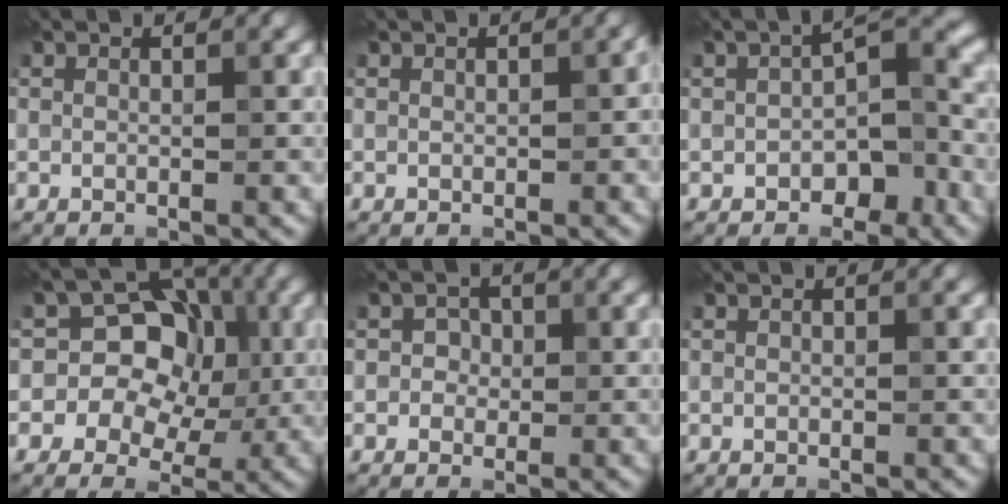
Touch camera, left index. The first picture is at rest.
{"total": 1.2, "force": [-0.2, 0.4, 1.1], "torque": [-0.013, 0.002, -0.001]}
{"total": 4.6, "force": [-1.9, 2.6, 3.3], "torque": [-0.033, 0.016, -0.035]}
{"total": 10.2, "force": [0.3, 9.1, 4.7], "torque": [-0.043, 0.054, -0.038]}
{"total": 1.6, "force": [-0.2, 1.6, 0.4], "torque": [0.010, 0.006, -0.011]}
{"total": 0.0}